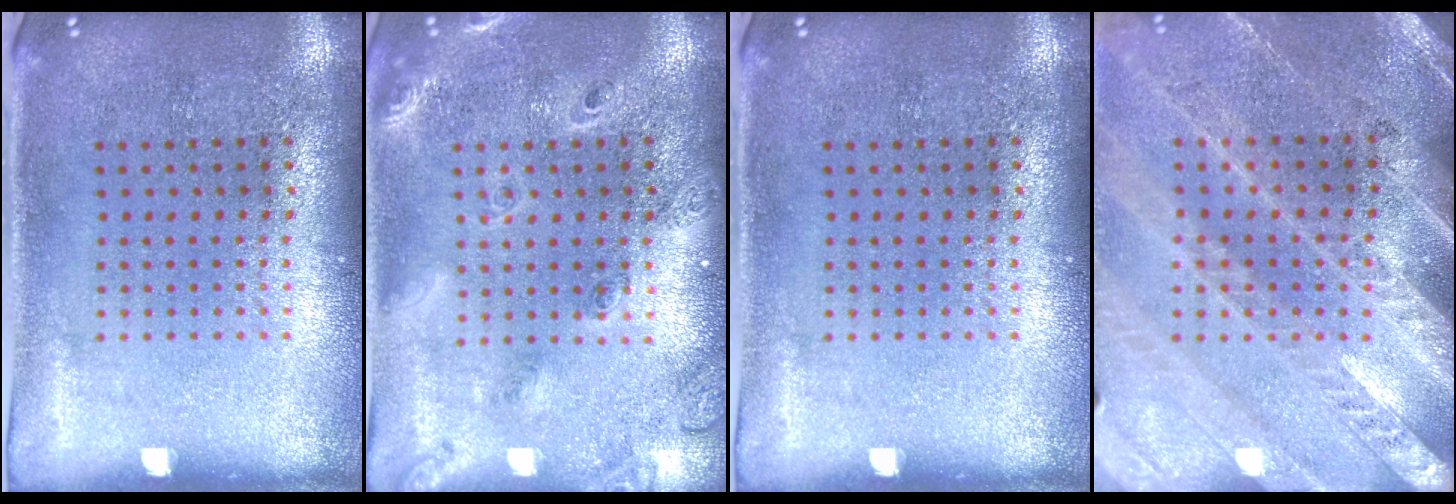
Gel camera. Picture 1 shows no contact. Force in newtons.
{"total": 1.7, "press": 1.6, "slide": 0.8}
{"total": 0.0}
{"total": 2.9, "press": 2.6, "slide": 1.1}